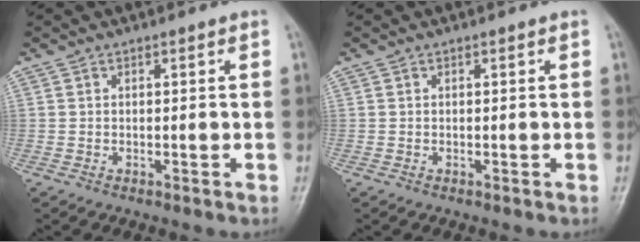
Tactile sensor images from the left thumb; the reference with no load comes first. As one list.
[{"total": 0.0}]